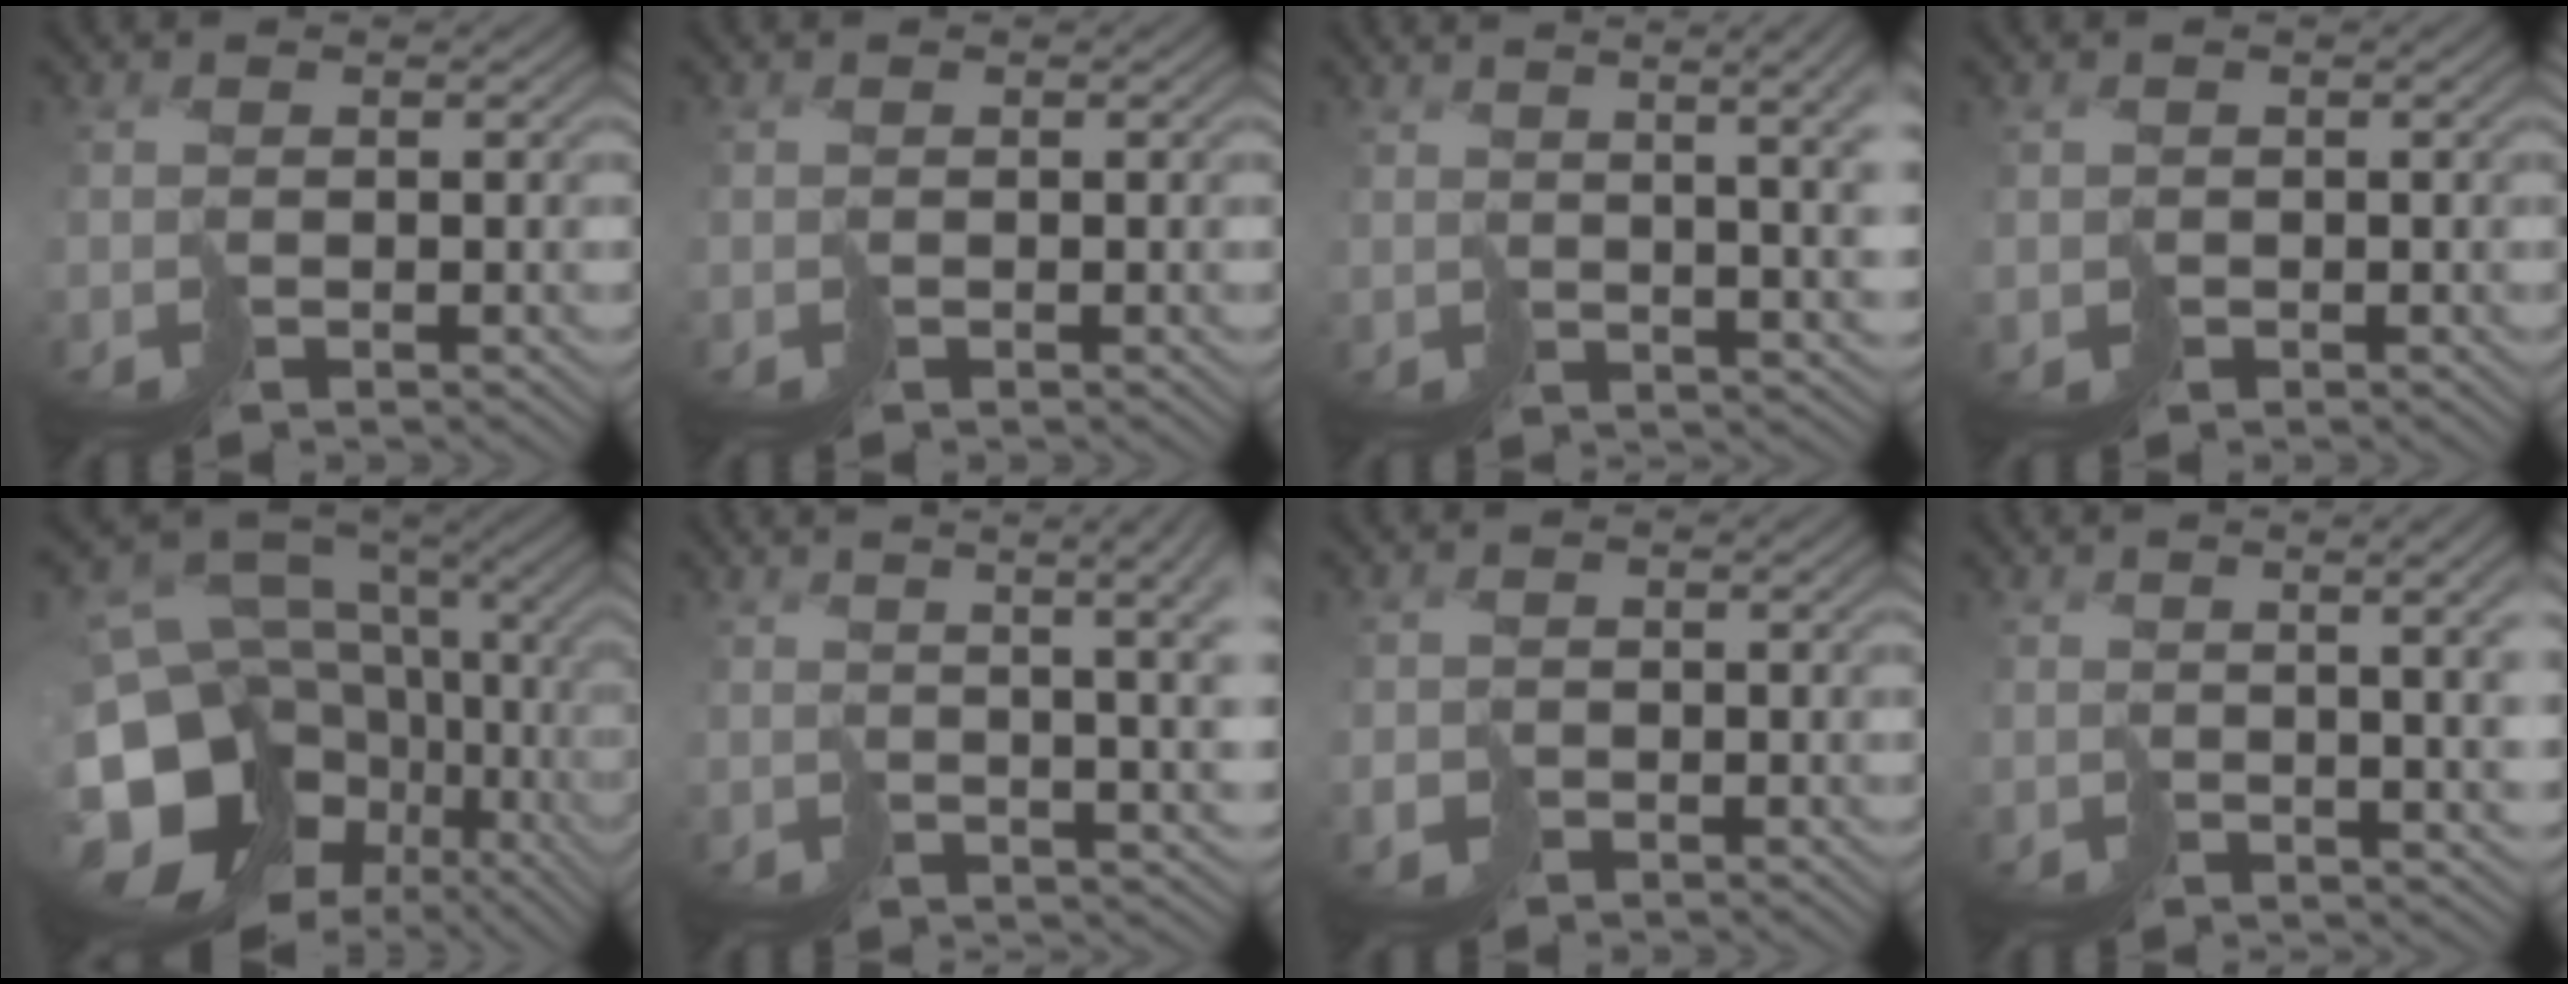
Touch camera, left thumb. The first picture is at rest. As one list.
[{"total": 0.0}, {"total": 8.6, "force": [4.4, 1.8, 7.2], "torque": [-0.102, 0.033, 0.066]}, {"total": 0.7, "force": [-0.2, 0.7, -0.1], "torque": [-0.001, -0.004, -0.004]}, {"total": 17.1, "force": [-2.8, 11.9, 12.0], "torque": [-0.252, -0.029, 0.017]}, {"total": 10.1, "force": [5.4, 2.5, 8.1], "torque": [-0.128, 0.047, 0.077]}, {"total": 1.2, "force": [-0.6, 1.0, 0.4], "torque": [-0.009, -0.001, -0.012]}, {"total": 6.9, "force": [3.0, 1.3, 6.1], "torque": [-0.083, 0.016, 0.061]}]